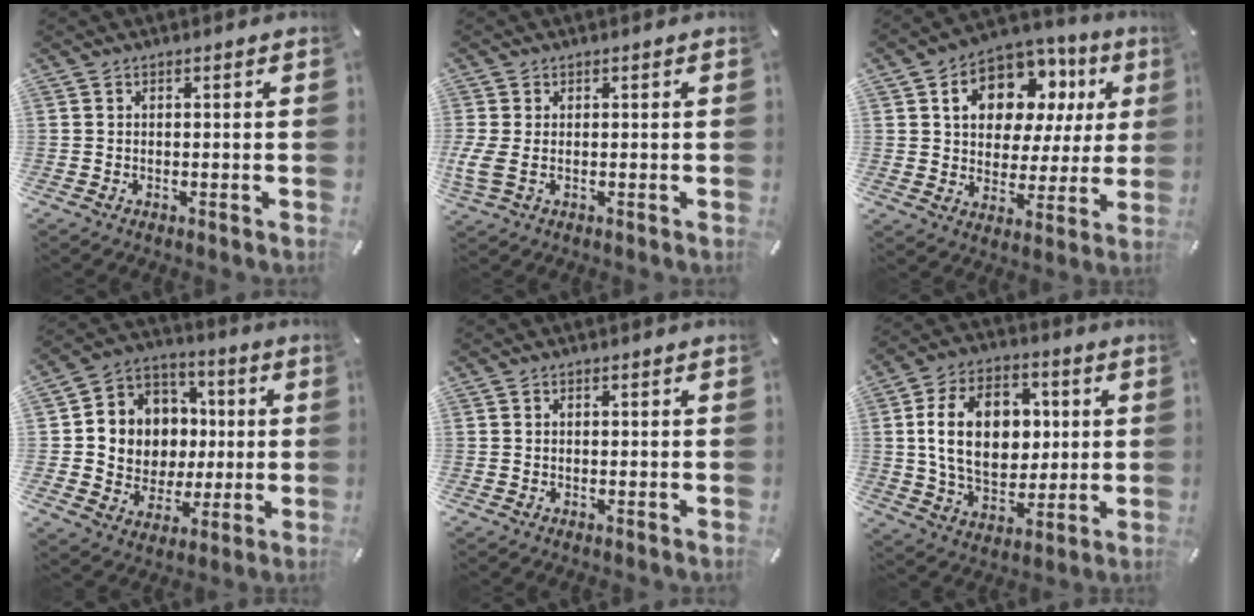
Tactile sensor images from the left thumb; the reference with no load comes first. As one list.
[{"total": 4.2, "force": [-0.2, 2.5, 3.4], "torque": [-0.079, 0.000, -0.005]}, {"total": 14.0, "force": [6.4, 10.0, 7.4], "torque": [-0.127, -0.028, 0.118]}, {"total": 11.0, "force": [0.0, 11.0, 1.1], "torque": [-0.021, -0.011, 0.015]}, {"total": 0.0}, {"total": 17.6, "force": [2.4, 12.2, 12.4], "torque": [-0.232, 0.016, 0.043]}]